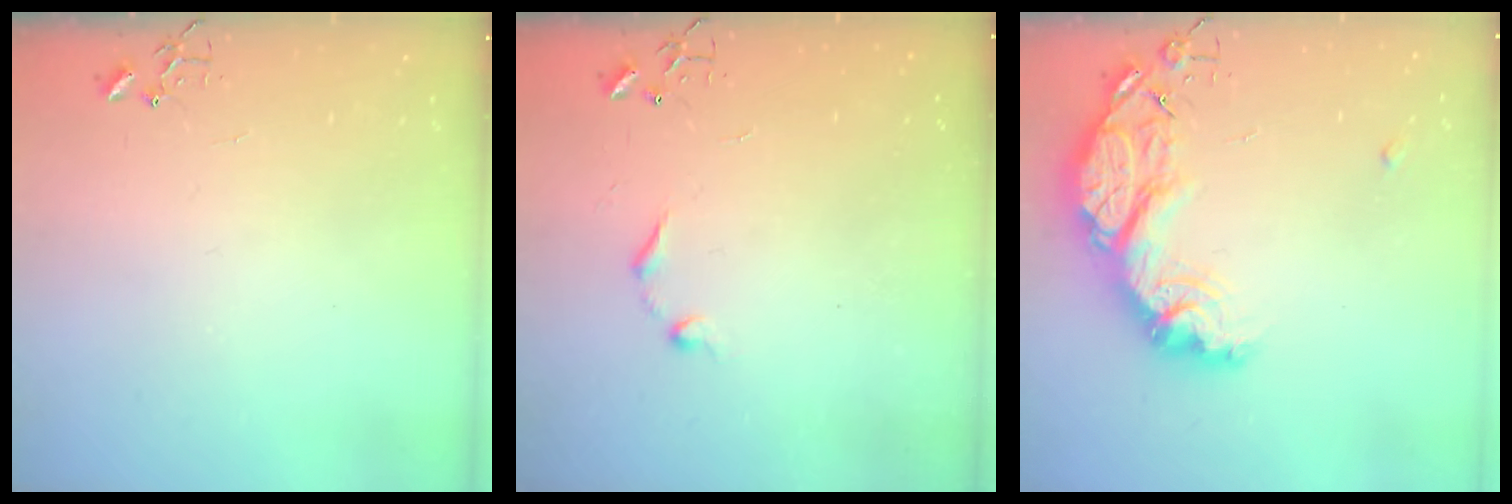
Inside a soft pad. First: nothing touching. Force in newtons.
{"total": 7.1, "press": 7.1, "slide": 0.8}
{"total": 20.5, "press": 20.5, "slide": 1.5}